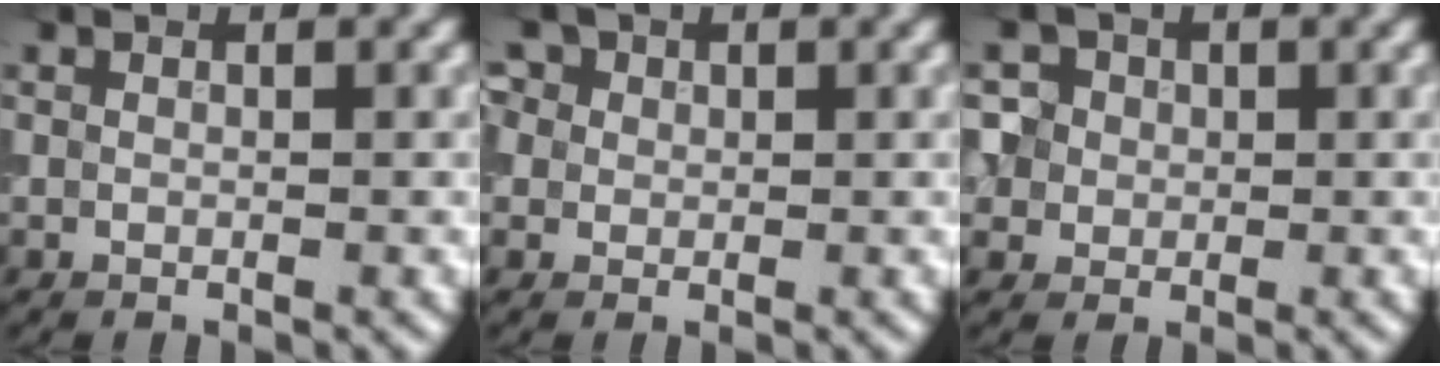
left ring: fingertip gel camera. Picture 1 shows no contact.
{"total": 4.0, "force": [1.8, 3.1, 1.8], "torque": [-0.035, 0.020, 0.013]}
{"total": 5.1, "force": [1.5, 4.5, 1.7], "torque": [-0.024, 0.024, 0.011]}